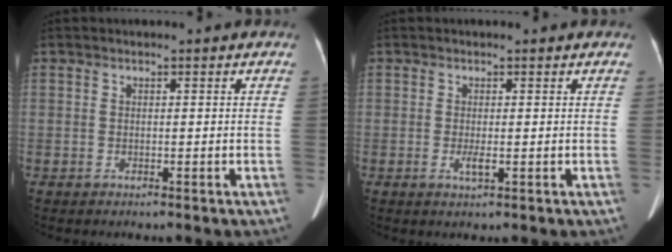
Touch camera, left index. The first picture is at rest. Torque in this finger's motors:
{"motor_torque": [0.32, 0.11, 0.27, 0.07]}